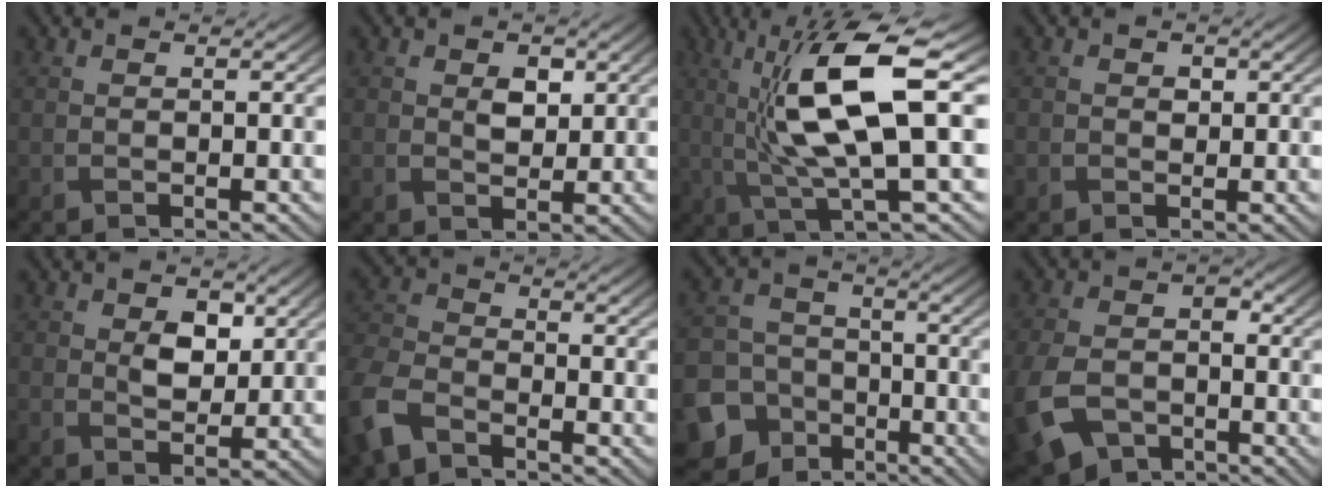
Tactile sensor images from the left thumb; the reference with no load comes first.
{"total": 2.8, "force": [0.8, 2.0, 1.8], "torque": [-0.042, -0.005, 0.013]}
{"total": 11.9, "force": [1.8, 2.7, 11.5], "torque": [-0.223, 0.008, 0.037]}
{"total": 1.7, "force": [-0.1, 1.7, 0.5], "torque": [-0.008, -0.004, 0.000]}
{"total": 4.0, "force": [1.1, 2.7, 2.7], "torque": [-0.055, -0.004, 0.015]}
{"total": 7.7, "force": [-5.1, 4.2, 4.0], "torque": [-0.107, -0.014, -0.118]}
{"total": 12.2, "force": [-6.6, 9.8, 3.2], "torque": [-0.102, -0.045, -0.129]}
{"total": 9.9, "force": [-4.3, 6.9, 5.8], "torque": [-0.154, -0.033, -0.082]}